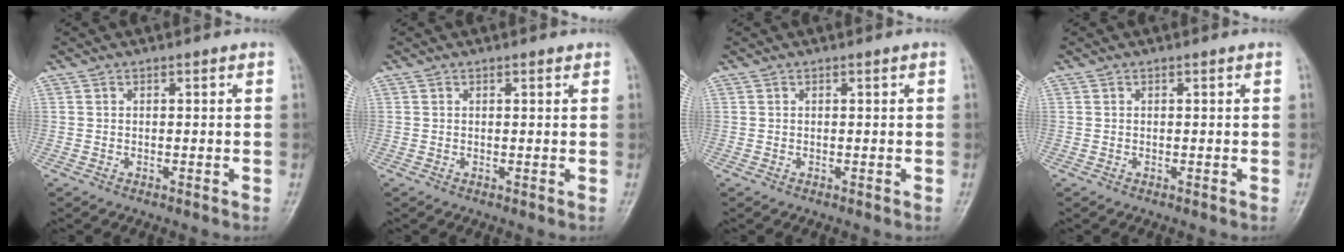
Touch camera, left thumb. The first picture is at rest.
{"total": 0.5, "force": [0.5, 0.2, 0.2], "torque": [-0.002, -0.002, 0.007]}
{"total": 0.0}
{"total": 0.0}